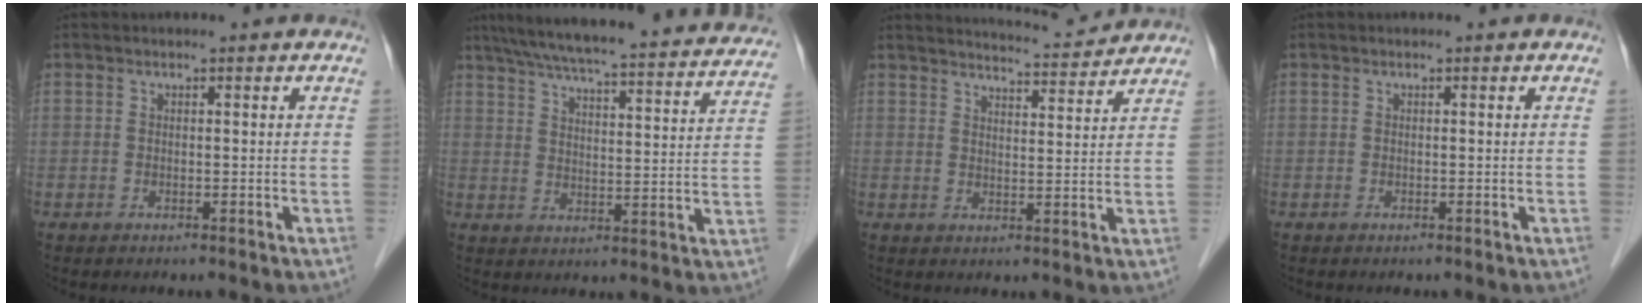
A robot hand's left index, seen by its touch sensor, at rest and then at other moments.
{"total": 29.5, "force": [26.4, 3.4, 12.7], "torque": [-0.206, -0.022, 0.331]}
{"total": 8.0, "force": [7.9, 0.1, 1.2], "torque": [-0.028, 0.003, 0.107]}
{"total": 0.0}